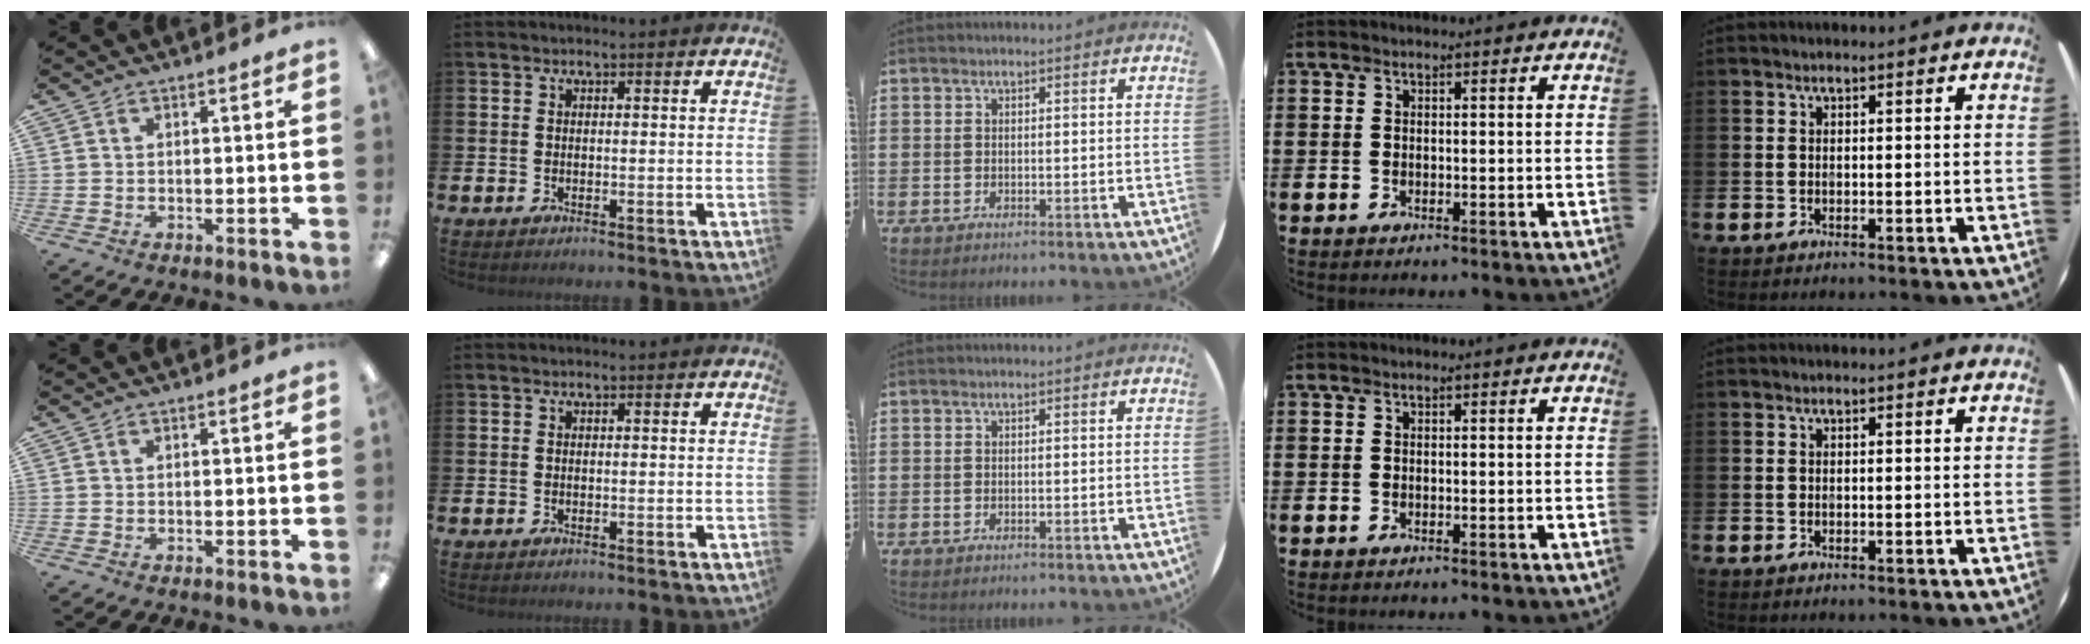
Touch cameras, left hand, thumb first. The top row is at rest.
{}